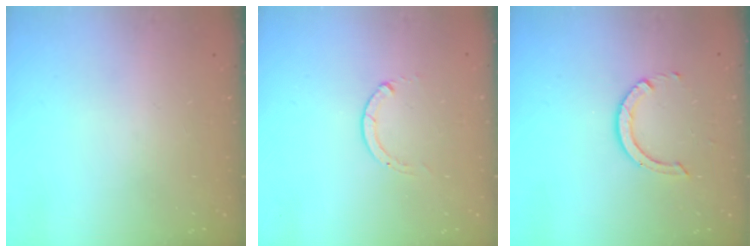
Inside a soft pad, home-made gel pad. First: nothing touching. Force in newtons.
{"total": 0.0}
{"total": 6.3, "press": 6.3, "slide": 0.4}